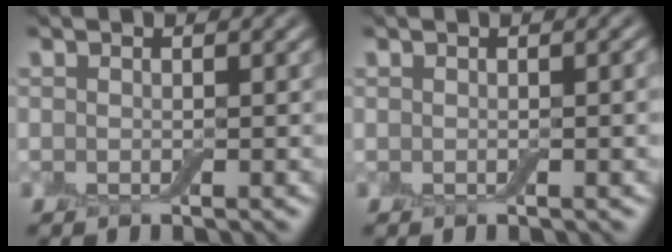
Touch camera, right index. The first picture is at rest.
{"total": 1.0, "force": [-0.1, 0.3, 0.9], "torque": [-0.011, -0.002, -0.002]}